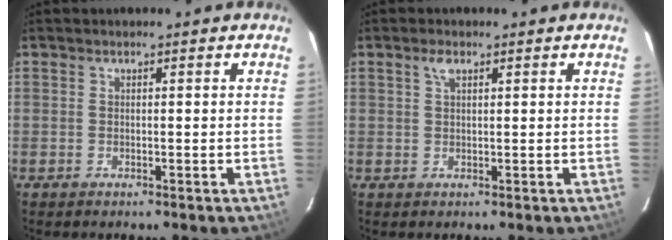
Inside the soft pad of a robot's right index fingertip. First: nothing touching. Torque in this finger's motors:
{"motor_torque": [0.24, 0.07, 0.05, 0.03]}